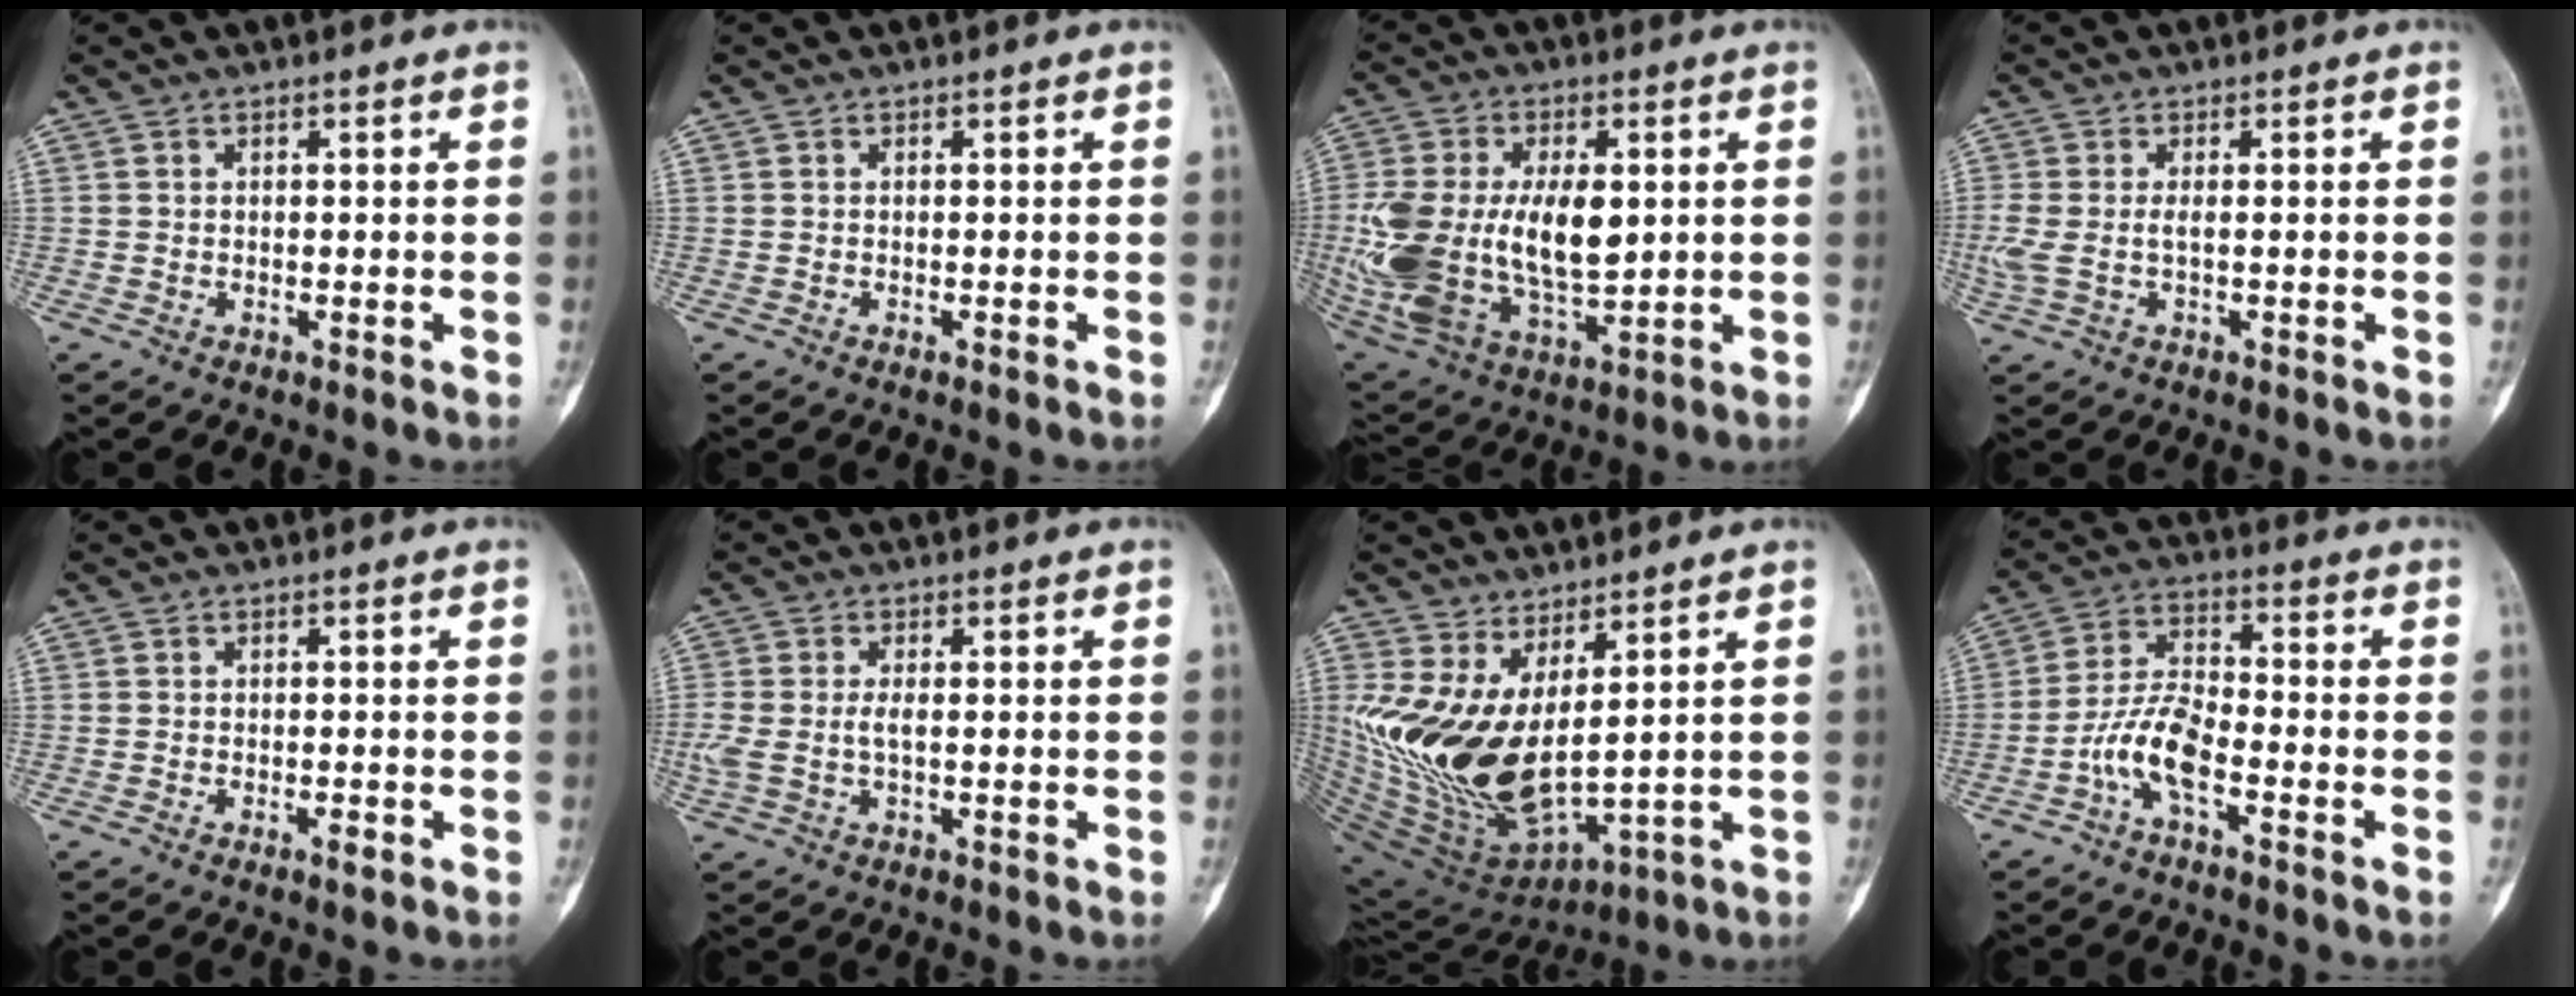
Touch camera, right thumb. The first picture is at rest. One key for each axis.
{"total": 0.0}
{"total": 22.7, "fx": 1.0, "fy": 12.5, "fz": 18.9, "tx": -0.397, "ty": -0.018, "tz": 0.031}
{"total": 4.4, "fx": -0.4, "fy": 2.1, "fz": 3.8, "tx": -0.117, "ty": 0.005, "tz": -0.003}
{"total": 1.1, "fx": -0.6, "fy": 0.3, "fz": 0.9, "tx": -0.013, "ty": 0.001, "tz": -0.012}
{"total": 4.2, "fx": -0.3, "fy": 2.0, "fz": 3.7, "tx": -0.107, "ty": 0.008, "tz": -0.002}
{"total": 16.9, "fx": 3.7, "fy": 7.9, "fz": 14.5, "tx": -0.289, "ty": -0.043, "tz": 0.100}
{"total": 8.2, "fx": -3.7, "fy": 3.0, "fz": 6.7, "tx": -0.139, "ty": 0.034, "tz": -0.078}